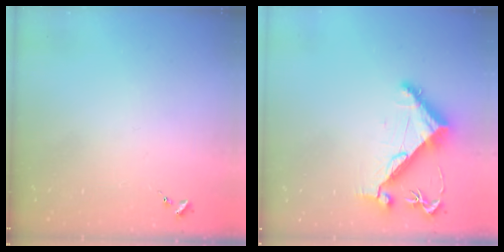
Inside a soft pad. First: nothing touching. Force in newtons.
{"total": 7.1, "press": 7.1, "slide": 1.1}